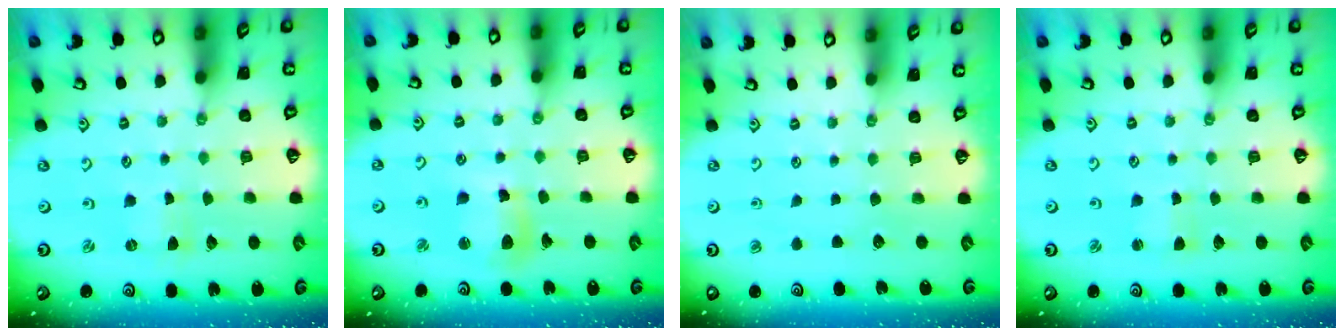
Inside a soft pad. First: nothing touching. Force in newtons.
{"total": 10.6, "press": 10.5, "slide": 1.5}
{"total": 0.0}
{"total": 1.9, "press": 1.9, "slide": 0.3}